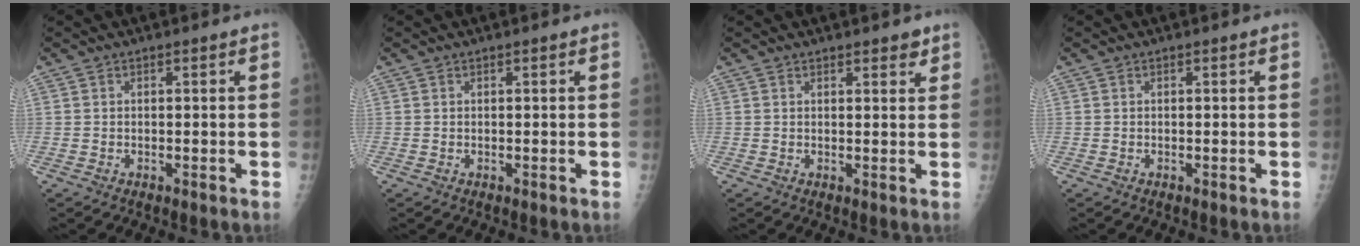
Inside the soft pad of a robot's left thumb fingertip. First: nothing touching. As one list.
[{"total": 0.0}, {"total": 2.2, "force": [1.7, 0.9, 1.1], "torque": [-0.001, -0.009, 0.019]}, {"total": 0.0}]